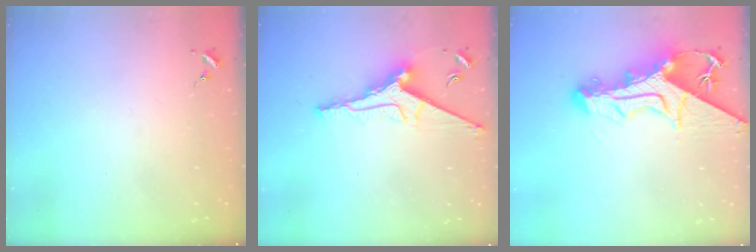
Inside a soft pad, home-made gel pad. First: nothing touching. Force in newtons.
{"total": 11.3, "press": 11.3, "slide": 0.8}
{"total": 19.0, "press": 18.9, "slide": 2.1}